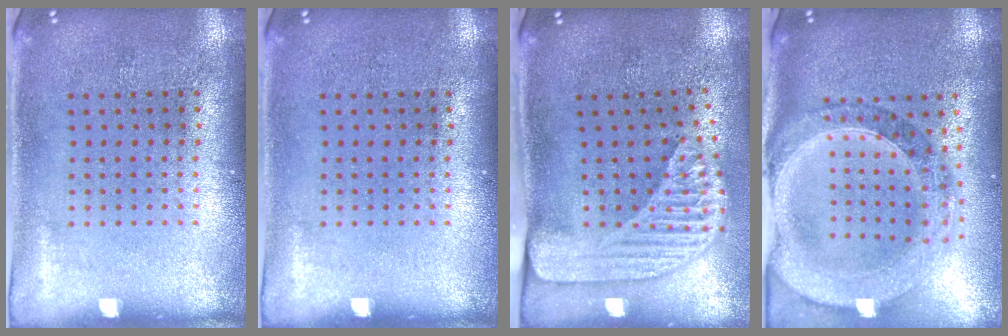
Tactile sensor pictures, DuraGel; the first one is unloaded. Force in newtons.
{"total": 0.0}
{"total": 2.3, "press": 1.7, "slide": 1.5}
{"total": 1.8, "press": 1.7, "slide": 0.5}